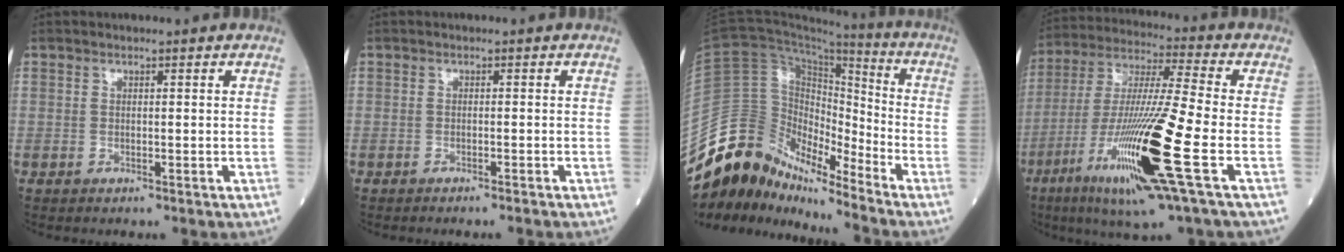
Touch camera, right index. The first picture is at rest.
{"total": 2.4, "force": [-2.1, -0.3, 1.1], "torque": [-0.016, 0.001, -0.026]}
{"total": 13.5, "force": [-12.3, 4.9, 2.3], "torque": [-0.028, 0.085, -0.228]}
{"total": 19.7, "force": [-7.2, -0.1, 18.3], "torque": [-0.373, -0.034, -0.135]}